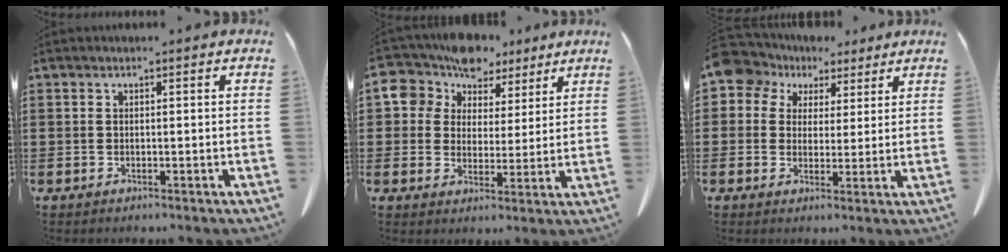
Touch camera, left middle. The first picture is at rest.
{"total": 8.7, "force": [6.8, 5.1, 1.9], "torque": [-0.079, -0.025, 0.124]}
{"total": 6.5, "force": [4.5, 4.6, 1.1], "torque": [-0.052, -0.011, 0.084]}